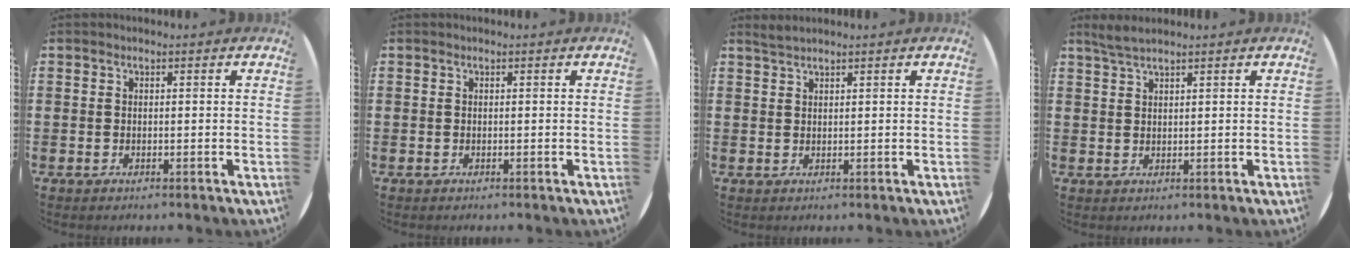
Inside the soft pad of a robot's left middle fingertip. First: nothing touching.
{"total": 0.0}
{"total": 1.2, "force": [1.2, -0.1, 0.2], "torque": [-0.005, 0.001, 0.023]}
{"total": 2.1, "force": [1.8, 0.1, 1.1], "torque": [-0.023, 0.003, 0.034]}